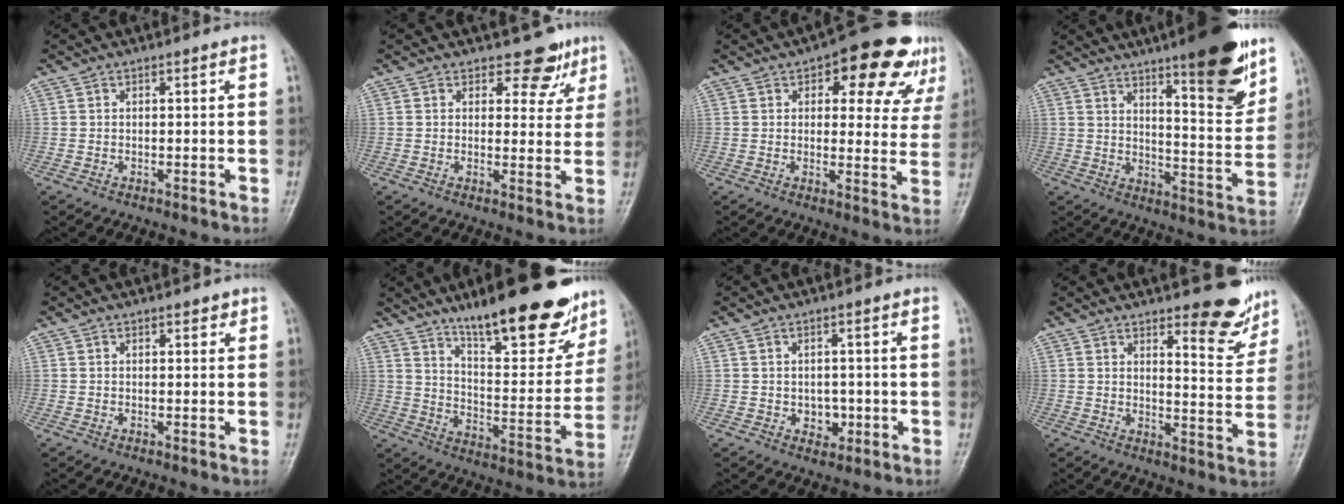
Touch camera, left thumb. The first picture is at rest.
{"total": 5.4, "force": [3.9, 3.3, 1.8], "torque": [0.010, -0.024, 0.042]}
{"total": 15.3, "force": [7.9, 7.2, 11.1], "torque": [-0.086, -0.016, 0.095]}
{"total": 16.3, "force": [10.5, 3.3, 12.0], "torque": [-0.140, -0.069, 0.160]}
{"total": 1.2, "force": [0.8, 0.7, 0.6], "torque": [0.000, -0.003, 0.007]}
{"total": 23.2, "force": [16.3, 6.7, 15.0], "torque": [-0.174, -0.083, 0.251]}
{"total": 3.3, "force": [-0.4, 2.7, 1.8], "torque": [-0.007, 0.002, -0.001]}
{"total": 10.5, "force": [7.4, 3.3, 6.6], "torque": [-0.048, -0.055, 0.103]}